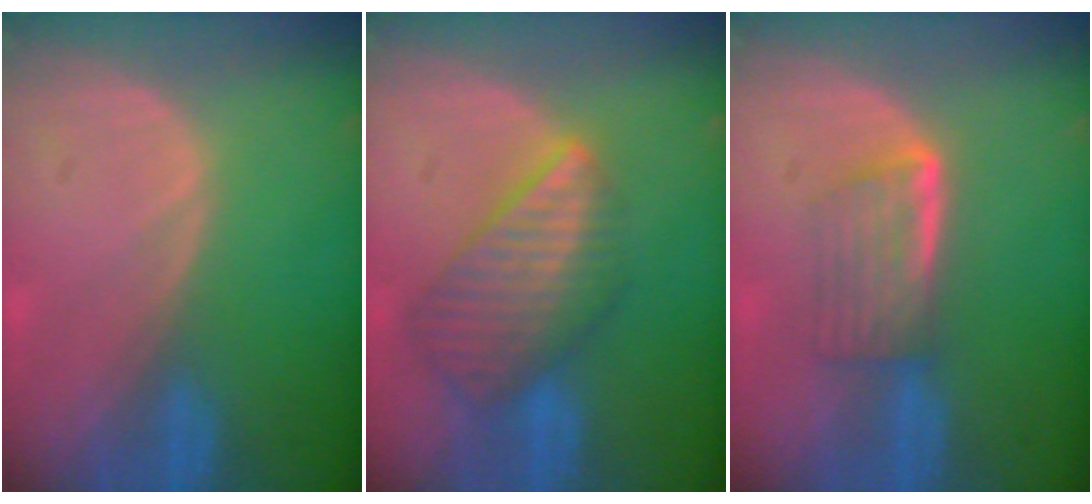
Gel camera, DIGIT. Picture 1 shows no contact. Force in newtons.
{"total": 8.4, "press": 7.5, "slide": 3.9}
{"total": 5.8, "press": 4.9, "slide": 3.0}